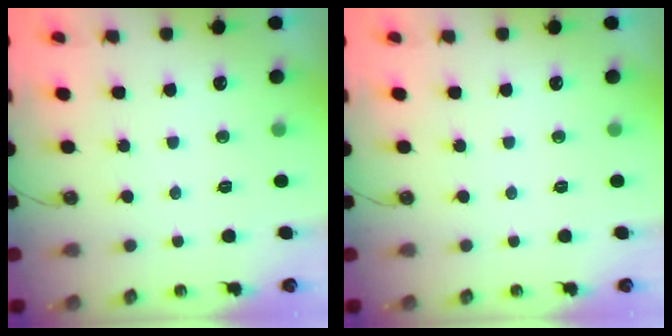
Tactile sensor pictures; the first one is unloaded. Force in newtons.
{"total": 0.0}